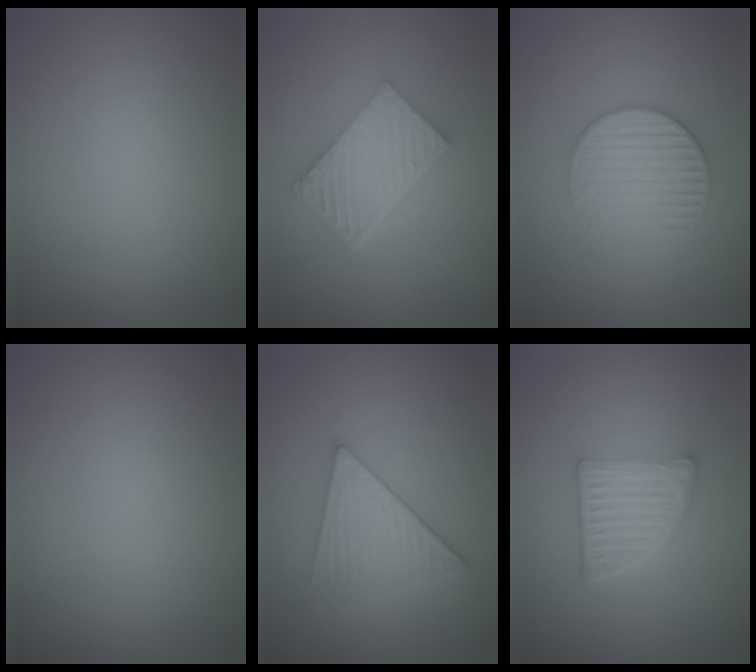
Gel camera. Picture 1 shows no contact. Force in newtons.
{"total": 6.2, "press": 4.5, "slide": 4.2}
{"total": 3.2, "press": 2.9, "slide": 1.3}
{"total": 0.0}
{"total": 3.4, "press": 3.3, "slide": 0.6}
{"total": 5.3, "press": 3.9, "slide": 3.7}